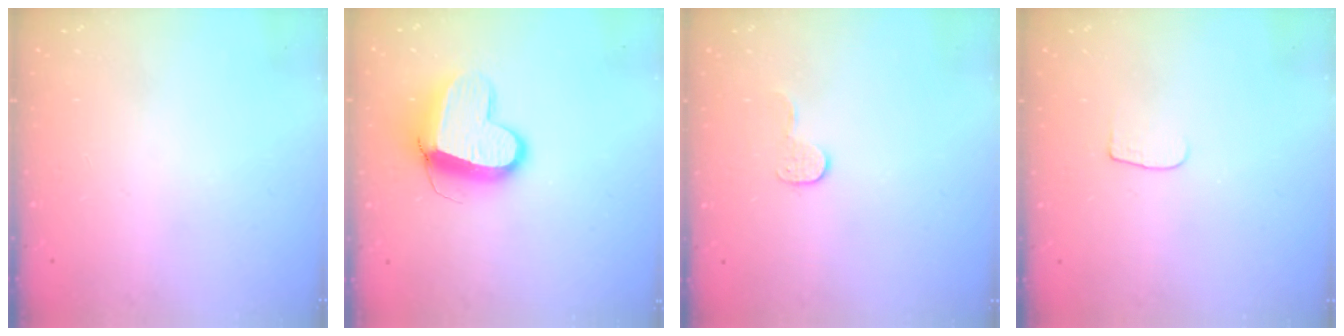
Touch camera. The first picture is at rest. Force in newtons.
{"total": 10.7, "press": 10.6, "slide": 1.3}
{"total": 5.7, "press": 5.7, "slide": 0.3}
{"total": 4.3, "press": 4.3, "slide": 0.5}